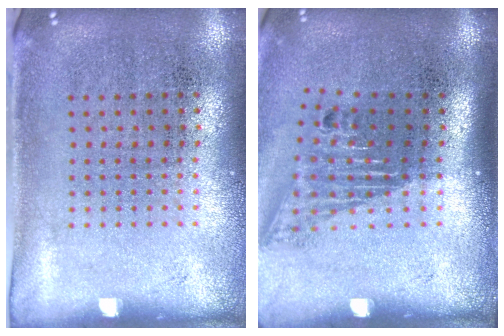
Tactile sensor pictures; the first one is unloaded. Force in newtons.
{"total": 1.6, "press": 1.2, "slide": 1.1}